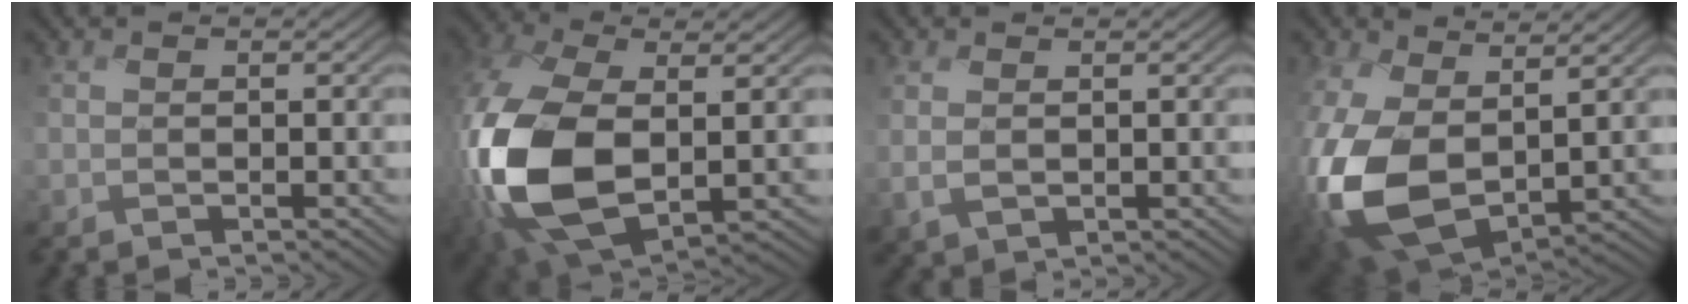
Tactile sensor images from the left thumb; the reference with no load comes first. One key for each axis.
{"total": 16.6, "fx": -1.3, "fy": 9.7, "fz": 13.4, "tx": -0.349, "ty": -0.027, "tz": -0.013}
{"total": 2.0, "fx": 0.9, "fy": 1.2, "fz": 1.3, "tx": -0.037, "ty": -0.002, "tz": 0.021}
{"total": 14.1, "fx": 0.5, "fy": 9.2, "fz": 10.7, "tx": -0.296, "ty": -0.025, "tz": 0.008}